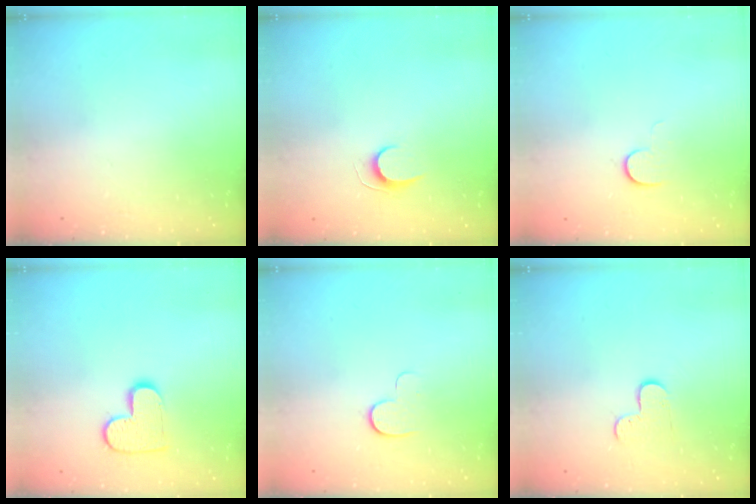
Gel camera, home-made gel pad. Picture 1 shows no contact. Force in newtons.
{"total": 5.6, "press": 5.6, "slide": 0.5}
{"total": 4.8, "press": 4.7, "slide": 0.5}
{"total": 9.8, "press": 9.8, "slide": 0.6}
{"total": 5.7, "press": 5.7, "slide": 0.6}
{"total": 5.5, "press": 5.4, "slide": 0.6}